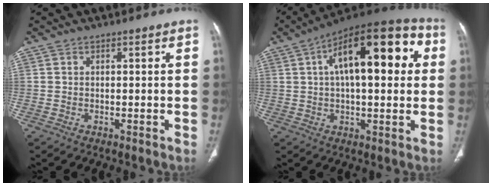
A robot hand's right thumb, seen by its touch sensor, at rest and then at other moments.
{"total": 22.2, "force": [5.4, 9.3, 19.3], "torque": [-0.271, 0.031, 0.072]}